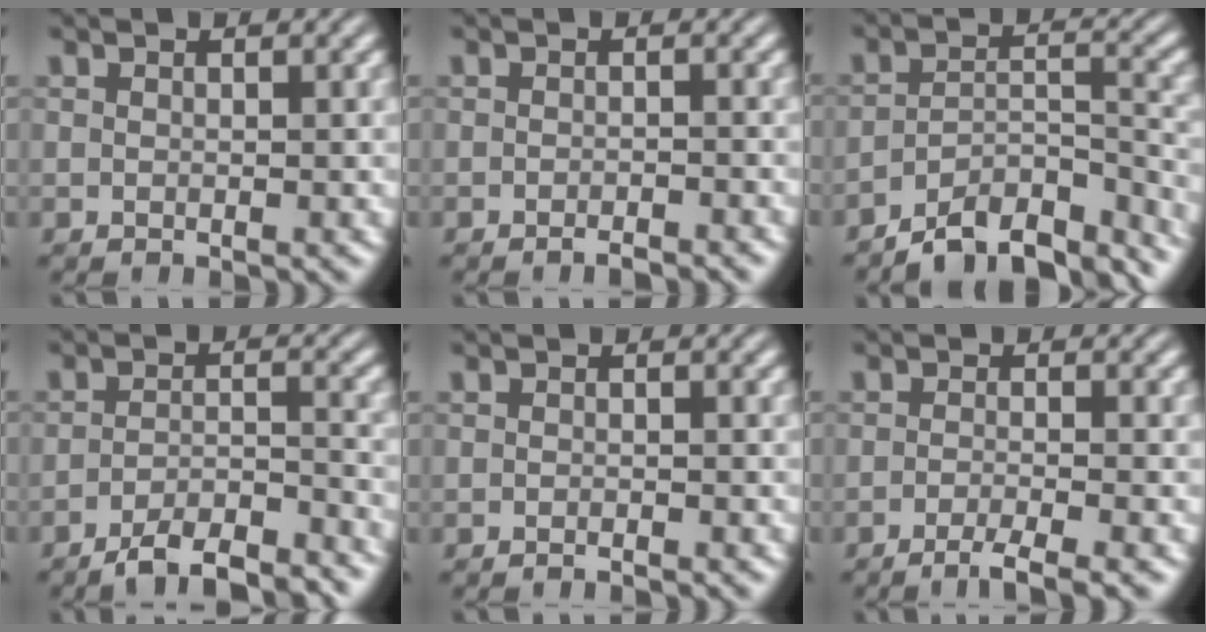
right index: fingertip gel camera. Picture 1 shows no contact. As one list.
[{"total": 1.7, "force": [-1.6, -0.4, 0.3], "torque": [0.000, 0.000, -0.027]}, {"total": 9.2, "force": [-7.9, 2.6, 3.8], "torque": [-0.048, -0.030, -0.113]}, {"total": 6.1, "force": [-5.7, 0.5, 2.1], "torque": [-0.019, -0.017, -0.087]}, {"total": 0.9, "force": [-0.8, -0.5, 0.0], "torque": [0.001, 0.000, -0.014]}, {"total": 3.5, "force": [-2.8, 0.1, 2.1], "torque": [-0.029, -0.006, -0.045]}]